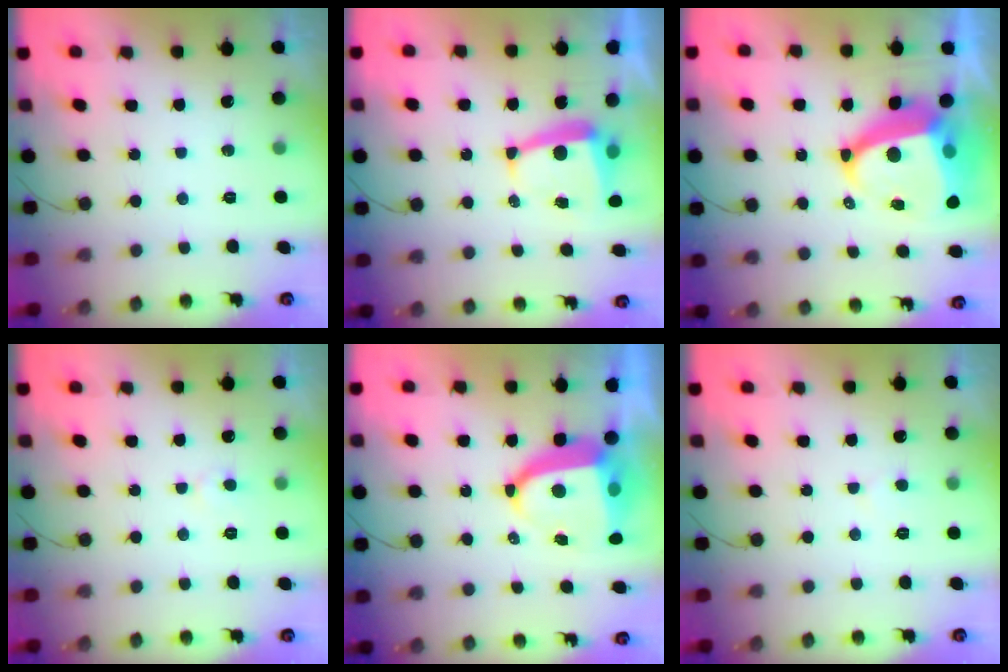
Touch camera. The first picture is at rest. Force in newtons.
{"total": 6.6, "press": 6.6, "slide": 0.3}
{"total": 13.5, "press": 13.4, "slide": 1.5}
{"total": 3.8, "press": 3.8, "slide": 0.4}
{"total": 10.5, "press": 10.4, "slide": 1.1}
{"total": 2.0, "press": 2.0, "slide": 0.3}